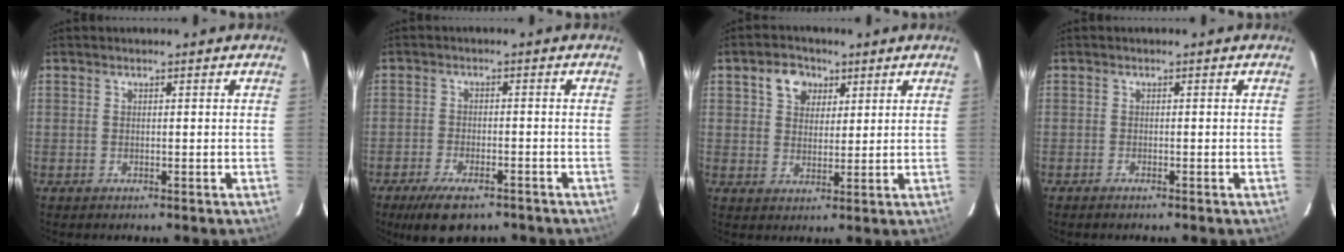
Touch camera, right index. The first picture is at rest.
{"total": 9.3, "force": [-6.9, 3.6, 5.2], "torque": [-0.114, -0.014, -0.111]}
{"total": 5.8, "force": [2.8, 4.5, 2.5], "torque": [-0.037, 0.017, 0.049]}
{"total": 1.0, "force": [-0.9, 0.2, 0.3], "torque": [-0.008, -0.001, -0.020]}